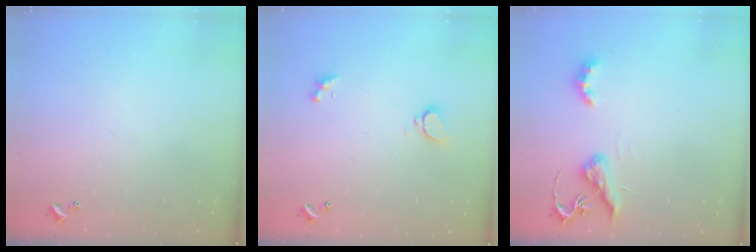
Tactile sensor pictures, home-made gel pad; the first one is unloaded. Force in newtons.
{"total": 2.1, "press": 1.9, "slide": 0.9}
{"total": 5.5, "press": 5.5, "slide": 0.3}